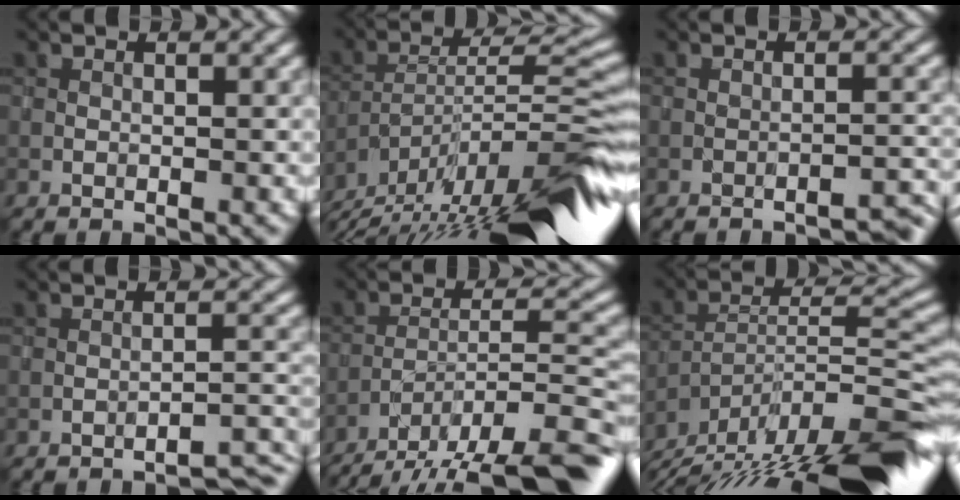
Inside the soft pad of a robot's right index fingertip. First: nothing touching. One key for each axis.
{"total": 15.1, "fx": -11.5, "fy": 2.7, "fz": 9.4, "tx": -0.156, "ty": 0.023, "tz": -0.189}
{"total": 3.1, "fx": -3.0, "fy": 0.1, "fz": 0.9, "tx": -0.003, "ty": 0.018, "tz": -0.037}
{"total": 3.0, "fx": -2.7, "fy": 0.1, "fz": 1.3, "tx": -0.008, "ty": 0.010, "tz": -0.041}
{"total": 14.1, "fx": -11.6, "fy": 3.5, "fz": 7.2, "tx": -0.117, "ty": -0.008, "tz": -0.168}
{"total": 15.7, "fx": -13.1, "fy": 2.7, "fz": 8.2, "tx": -0.112, "ty": 0.025, "tz": -0.198}